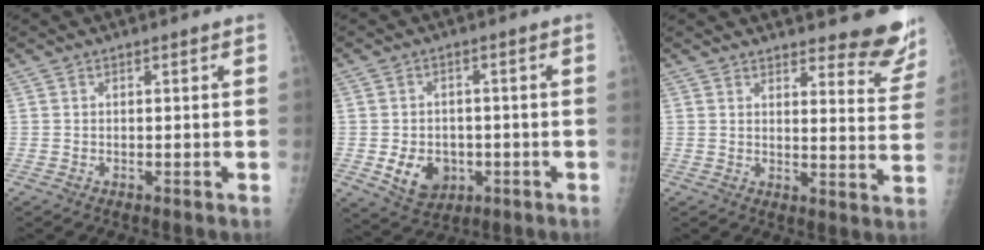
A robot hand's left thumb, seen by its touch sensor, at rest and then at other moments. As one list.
[{"total": 7.5, "force": [-1.7, 6.0, 4.2], "torque": [-0.045, 0.002, -0.015]}, {"total": 12.1, "force": [11.0, 3.1, 4.0], "torque": [-0.008, -0.090, 0.112]}]